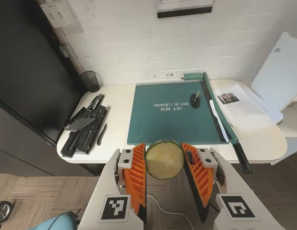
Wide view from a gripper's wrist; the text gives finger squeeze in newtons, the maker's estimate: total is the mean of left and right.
{"total": 9.6, "left": 9.6, "right": 9.7}